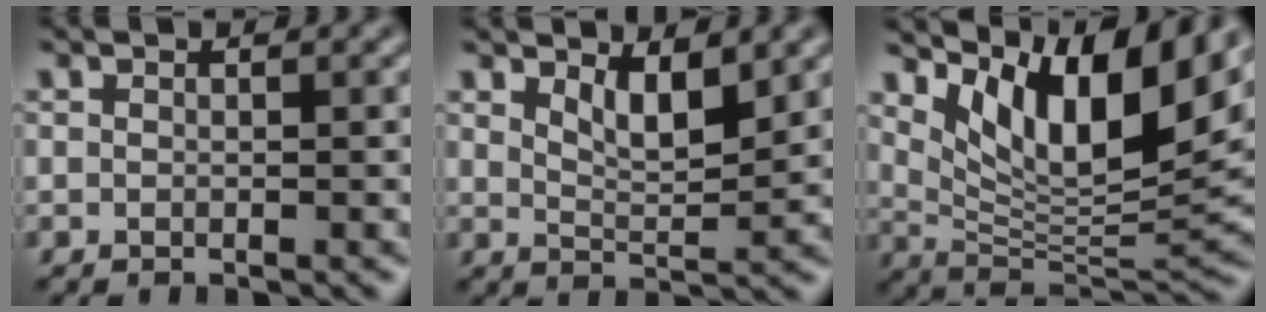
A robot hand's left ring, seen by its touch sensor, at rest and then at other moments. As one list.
[{"total": 3.3, "force": [2.0, 1.0, 2.4], "torque": [-0.045, -0.010, 0.038]}, {"total": 11.4, "force": [6.3, 3.8, 8.7], "torque": [-0.143, -0.007, 0.121]}]